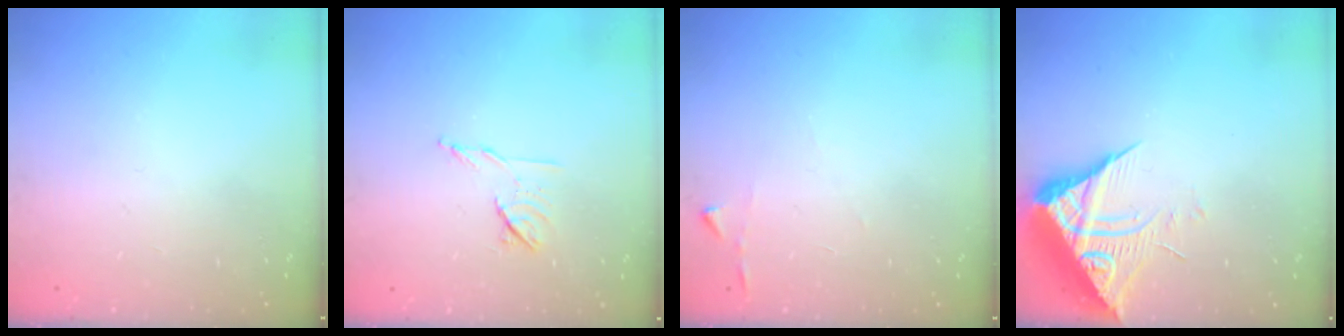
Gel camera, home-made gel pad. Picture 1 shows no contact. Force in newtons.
{"total": 7.1, "press": 7.0, "slide": 1.2}
{"total": 2.9, "press": 2.9, "slide": 0.3}
{"total": 8.8, "press": 8.7, "slide": 0.9}